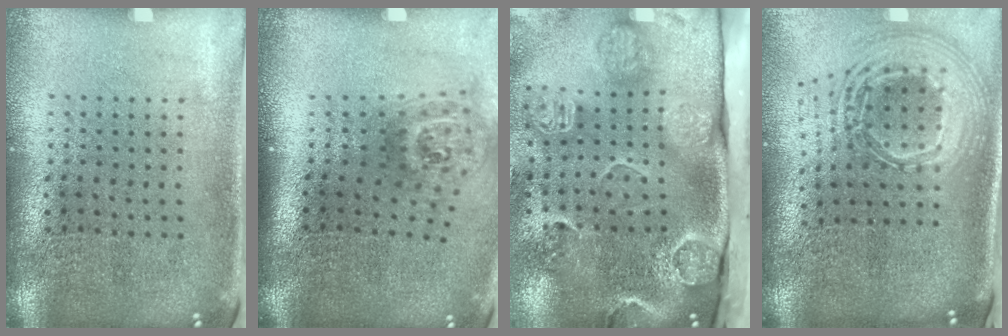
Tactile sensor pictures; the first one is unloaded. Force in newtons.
{"total": 1.8, "press": 1.2, "slide": 1.3}
{"total": 4.5, "press": 3.3, "slide": 3.1}
{"total": 2.7, "press": 1.8, "slide": 2.0}